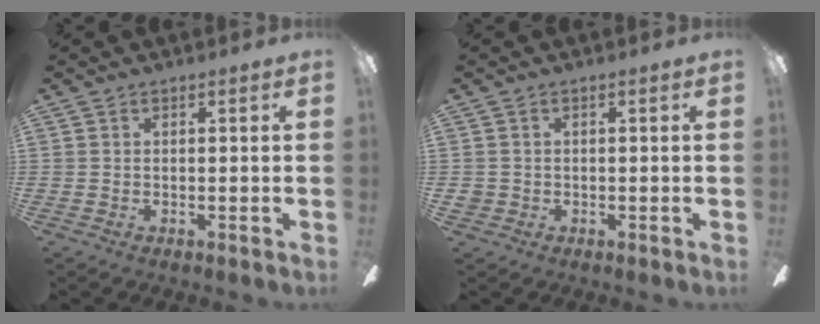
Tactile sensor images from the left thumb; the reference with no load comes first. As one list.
[{"total": 1.7, "force": [-0.4, 1.5, 0.6], "torque": [-0.011, 0.003, -0.009]}]